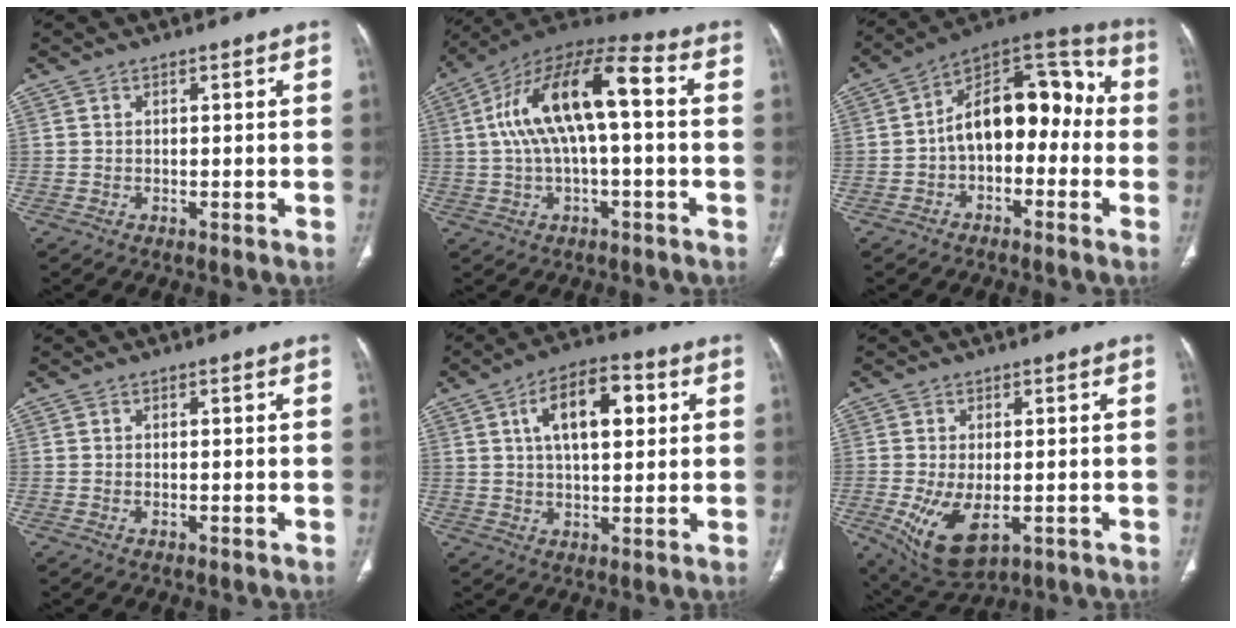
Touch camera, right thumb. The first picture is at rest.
{"total": 16.9, "force": [1.6, 6.5, 15.5], "torque": [-0.292, 0.049, 0.023]}
{"total": 15.8, "force": [-1.4, 9.7, 12.4], "torque": [-0.149, 0.058, -0.036]}
{"total": 0.0}
{"total": 12.1, "force": [3.5, 5.9, 10.0], "torque": [-0.146, 0.007, 0.053]}
{"total": 9.9, "force": [-2.9, 5.2, 8.0], "torque": [-0.148, -0.015, -0.031]}